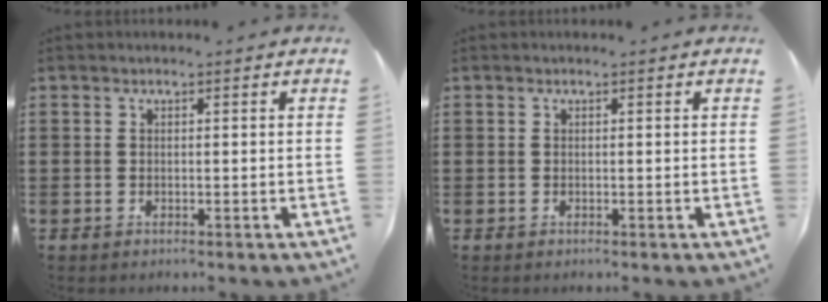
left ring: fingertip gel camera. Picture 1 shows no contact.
{"total": 0.0}